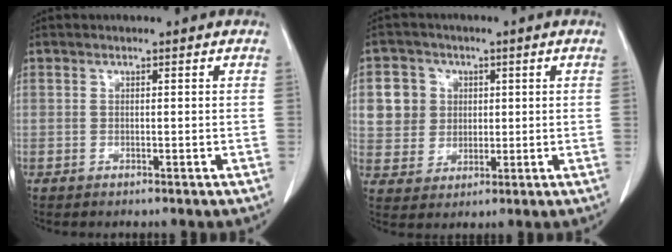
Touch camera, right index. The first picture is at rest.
{"total": 7.0, "force": [1.8, 6.6, 1.5], "torque": [-0.032, 0.019, 0.038]}